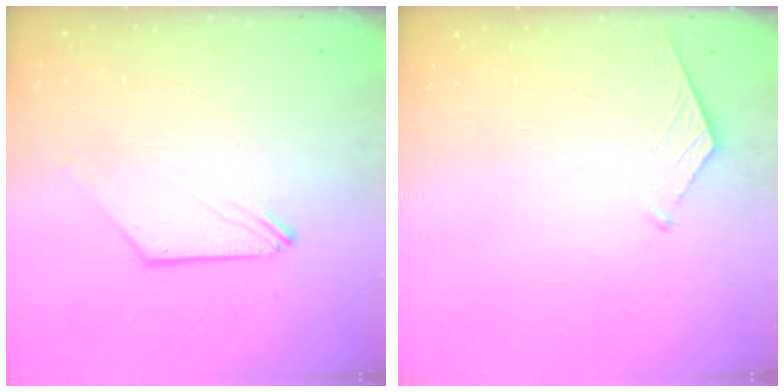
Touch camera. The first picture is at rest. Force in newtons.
{"total": 5.2, "press": 5.1, "slide": 0.5}